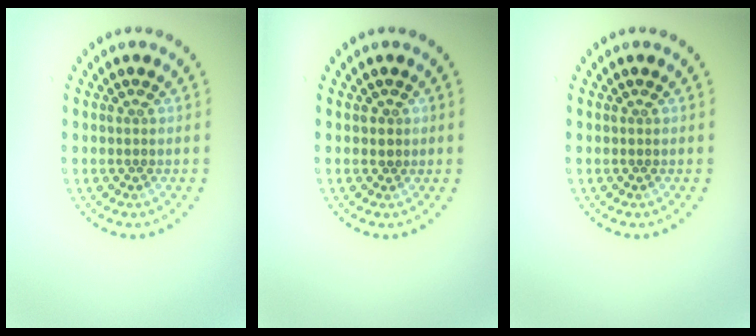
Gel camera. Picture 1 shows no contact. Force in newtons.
{"total": 0.5, "press": 0.4, "slide": 0.4}
{"total": 0.0}